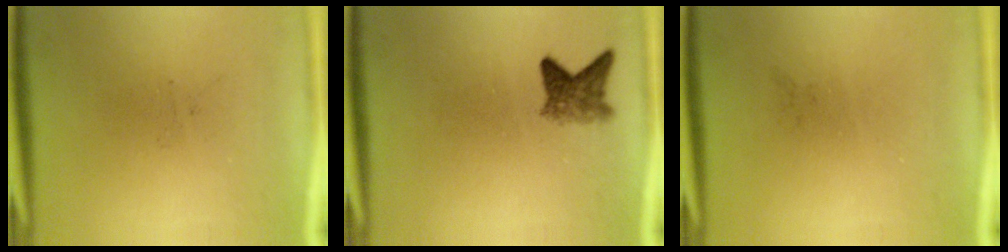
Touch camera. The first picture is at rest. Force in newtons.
{"total": 3.2}
{"total": 0.0}